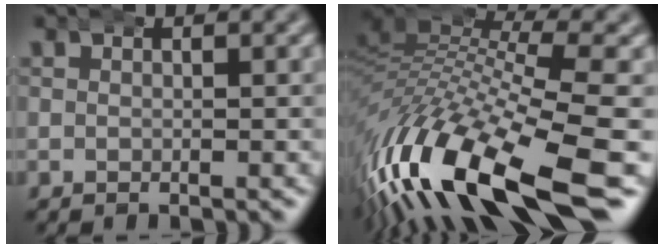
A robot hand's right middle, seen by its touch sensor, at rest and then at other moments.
{"total": 13.7, "force": [-4.3, 7.2, 10.8], "torque": [-0.231, -0.038, -0.056]}